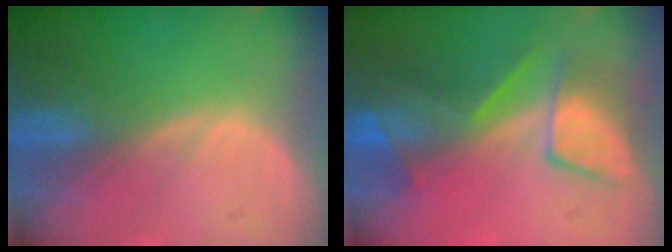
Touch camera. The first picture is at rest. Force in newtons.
{"total": 7.7, "press": 7.2, "slide": 2.6}